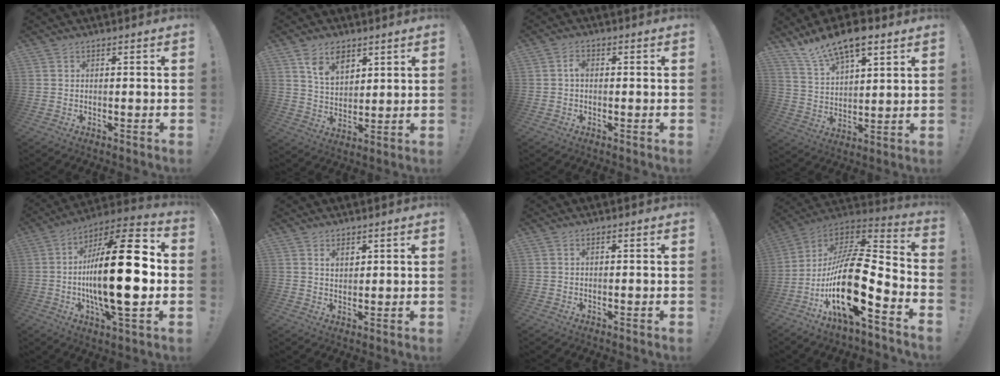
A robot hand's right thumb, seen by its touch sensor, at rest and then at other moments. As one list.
[{"total": 9.2, "force": [5.8, 5.7, 4.5], "torque": [-0.069, -0.029, 0.108]}, {"total": 2.0, "force": [-0.3, 1.2, 1.5], "torque": [-0.029, 0.007, -0.007]}, {"total": 12.5, "force": [9.5, 4.7, 6.7], "torque": [-0.126, -0.051, 0.172]}, {"total": 27.8, "force": [-1.5, 8.7, 26.4], "torque": [-0.463, -0.004, -0.034]}, {"total": 2.9, "force": [1.8, 1.9, 1.4], "torque": [-0.015, -0.009, 0.028]}, {"total": 0.8, "force": [0.2, 0.4, 0.6], "torque": [-0.005, 0.000, 0.000]}, {"total": 24.6, "force": [-6.8, 8.6, 22.0], "torque": [-0.421, 0.024, -0.117]}]